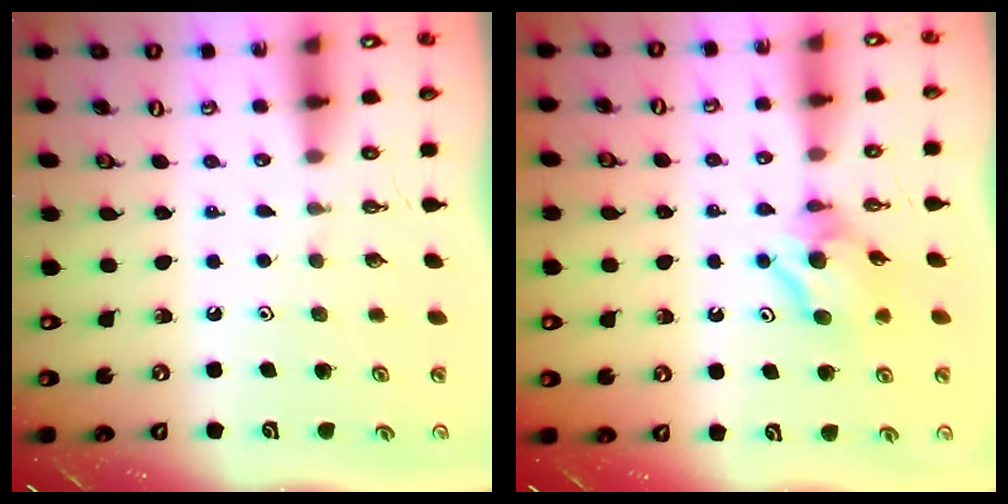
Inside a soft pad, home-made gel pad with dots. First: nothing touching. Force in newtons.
{"total": 7.7, "press": 7.7, "slide": 0.6}